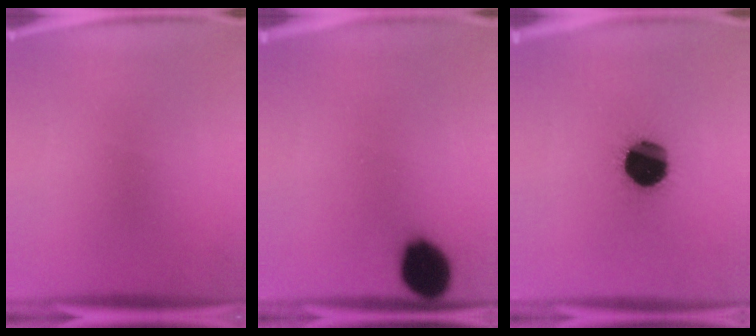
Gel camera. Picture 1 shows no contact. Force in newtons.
{"total": 11.9}
{"total": 17.6}